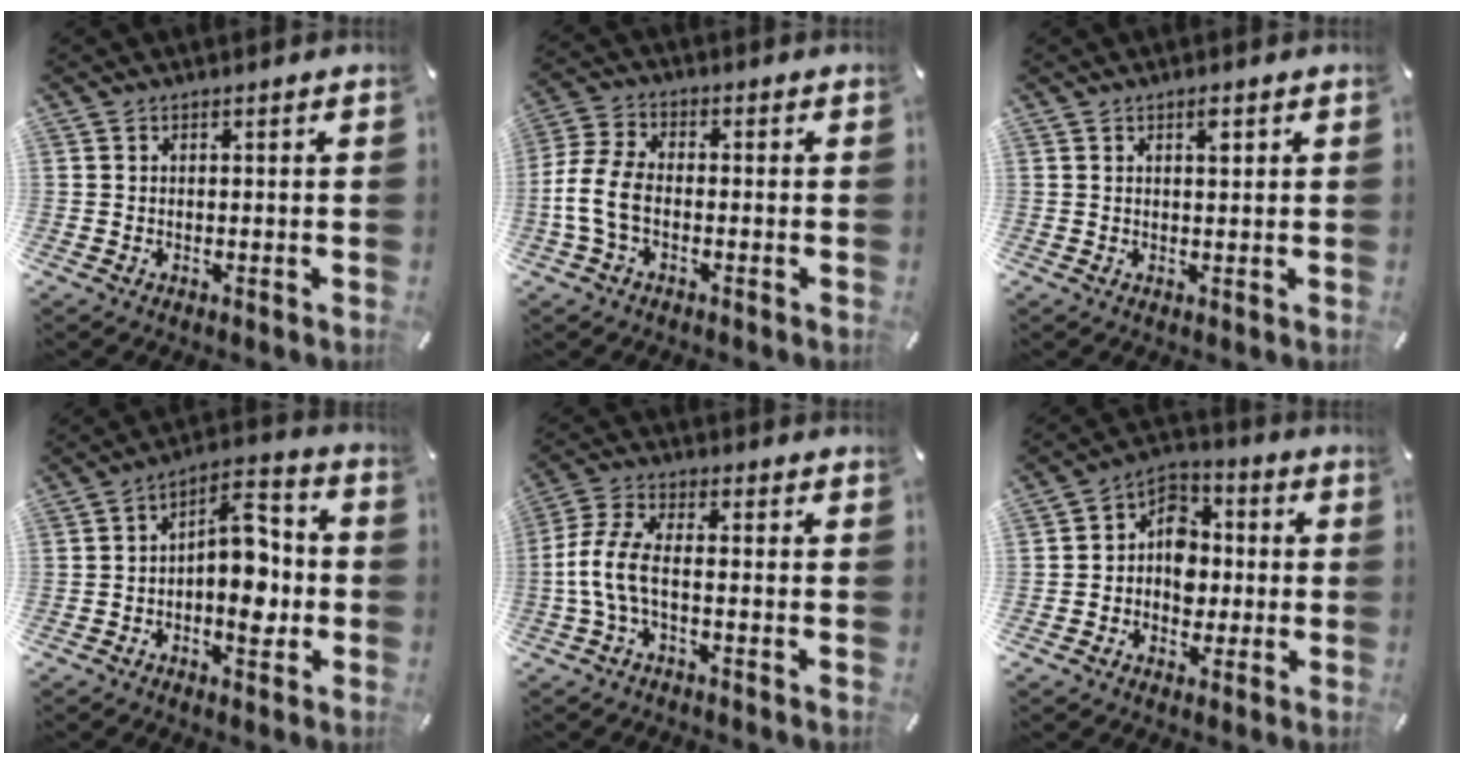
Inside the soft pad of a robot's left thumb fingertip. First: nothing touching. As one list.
[{"total": 8.1, "force": [-2.4, 5.0, 6.0], "torque": [-0.142, 0.002, -0.046]}, {"total": 2.1, "force": [0.9, 0.7, 1.7], "torque": [-0.028, -0.001, 0.013]}, {"total": 12.0, "force": [-2.0, 7.1, 9.4], "torque": [-0.122, 0.003, -0.033]}, {"total": 8.0, "force": [-2.4, 3.4, 6.9], "torque": [-0.154, -0.004, -0.047]}, {"total": 9.3, "force": [-1.6, 8.3, 4.0], "torque": [-0.063, 0.013, -0.030]}]